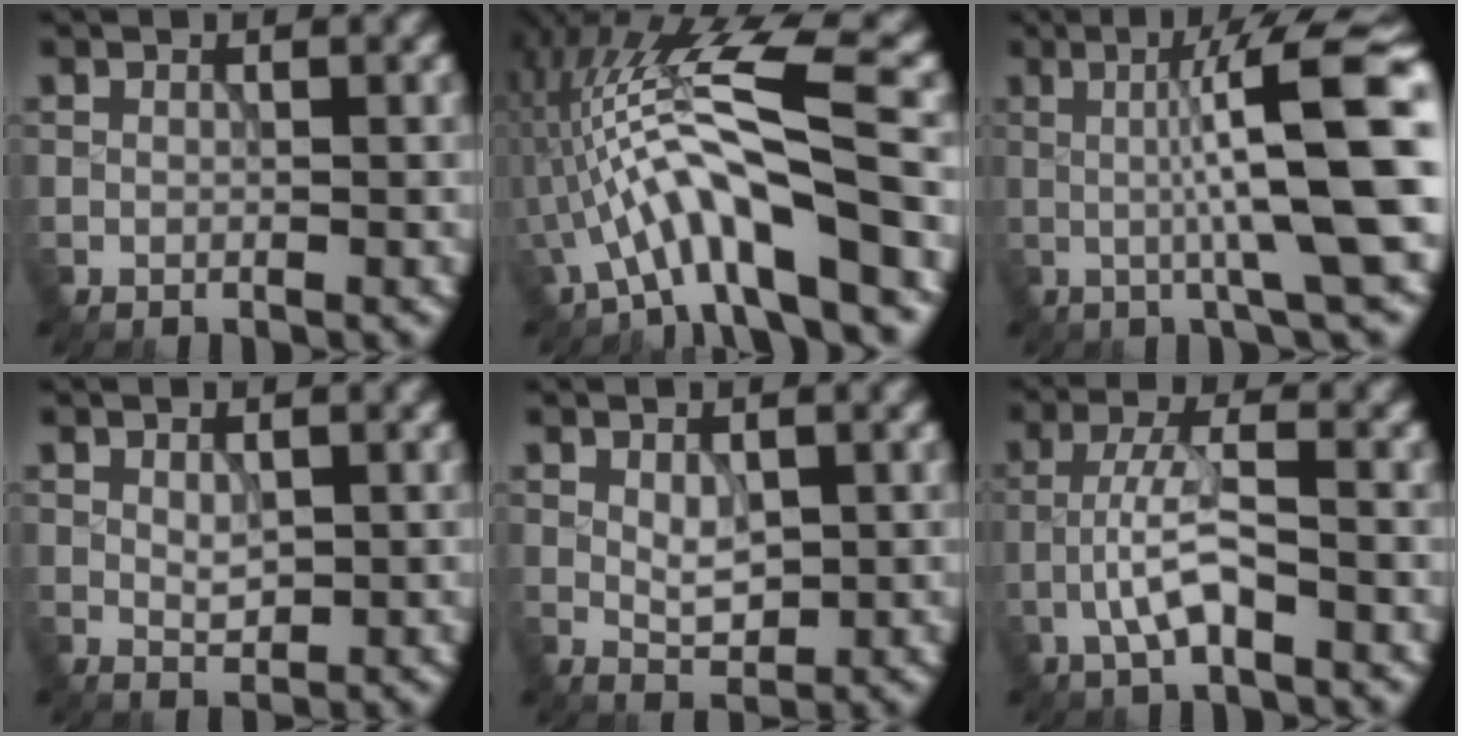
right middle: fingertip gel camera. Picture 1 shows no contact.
{"total": 10.1, "force": [-2.8, 2.0, 9.5], "torque": [-0.170, 0.028, -0.049]}
{"total": 11.6, "force": [0.6, 1.9, 11.4], "torque": [-0.149, 0.013, 0.008]}
{"total": 1.4, "force": [0.3, 0.8, 1.1], "torque": [-0.020, -0.002, 0.009]}
{"total": 2.2, "force": [0.3, 1.3, 1.7], "torque": [-0.030, -0.002, 0.008]}
{"total": 3.9, "force": [-1.6, 1.0, 3.4], "torque": [-0.066, 0.010, -0.035]}